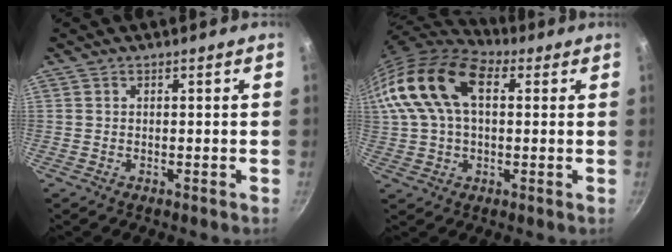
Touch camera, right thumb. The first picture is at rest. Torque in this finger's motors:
{"motor_torque": [-0.55, 2.56, 0.90, -0.72, 0.24]}